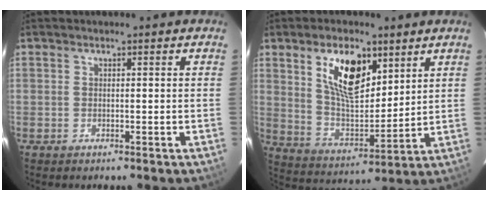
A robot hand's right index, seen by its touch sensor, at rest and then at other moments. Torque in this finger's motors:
{"motor_torque": [1.01, 0.83, 0.60, 0.17]}